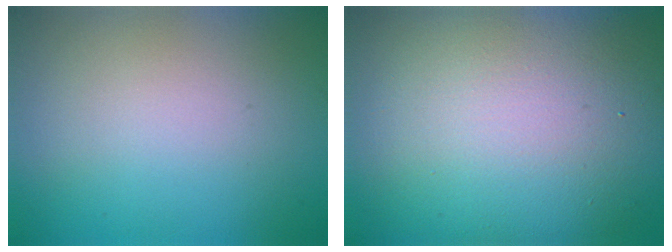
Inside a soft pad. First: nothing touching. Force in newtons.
{"total": 16.1, "press": 16.1, "slide": 0.9}